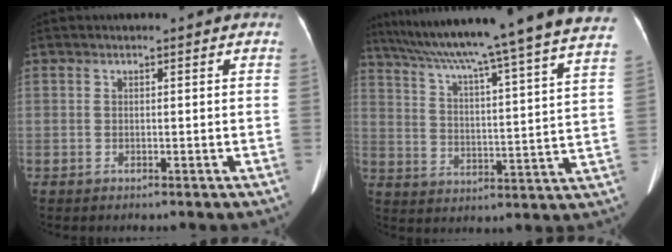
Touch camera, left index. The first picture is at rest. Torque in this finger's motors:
{"motor_torque": [0.14, -2.00, 0.19, 0.21]}